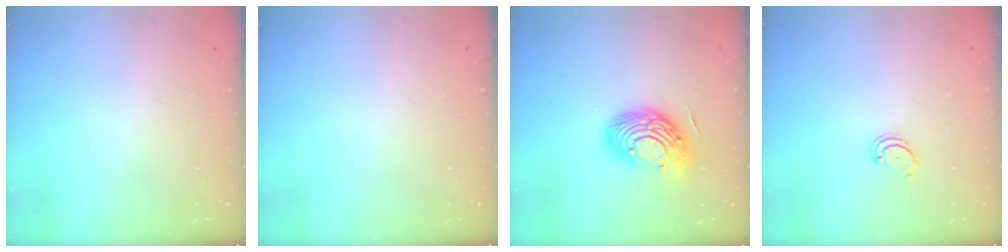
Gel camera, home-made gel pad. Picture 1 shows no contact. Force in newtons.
{"total": 0.0}
{"total": 14.9, "press": 14.9, "slide": 1.3}
{"total": 2.4, "press": 2.3, "slide": 0.5}